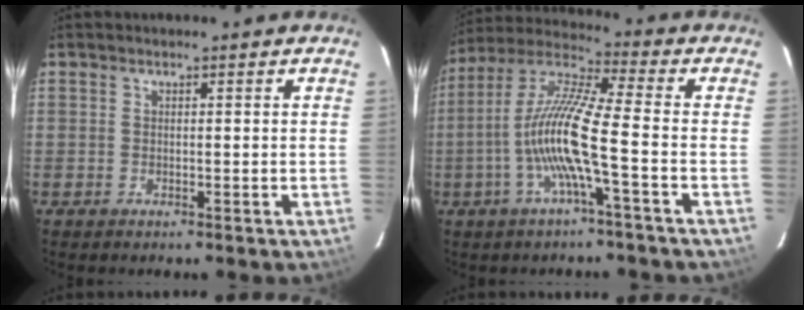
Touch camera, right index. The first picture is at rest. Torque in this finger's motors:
{"motor_torque": [1.35, -0.79, 0.97, 0.21]}